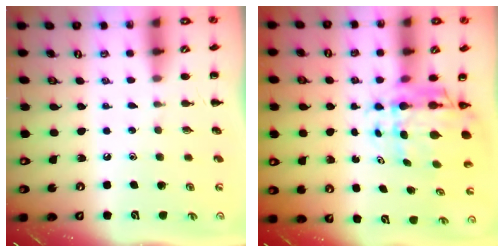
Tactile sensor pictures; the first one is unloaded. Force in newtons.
{"total": 7.4, "press": 6.8, "slide": 2.7}